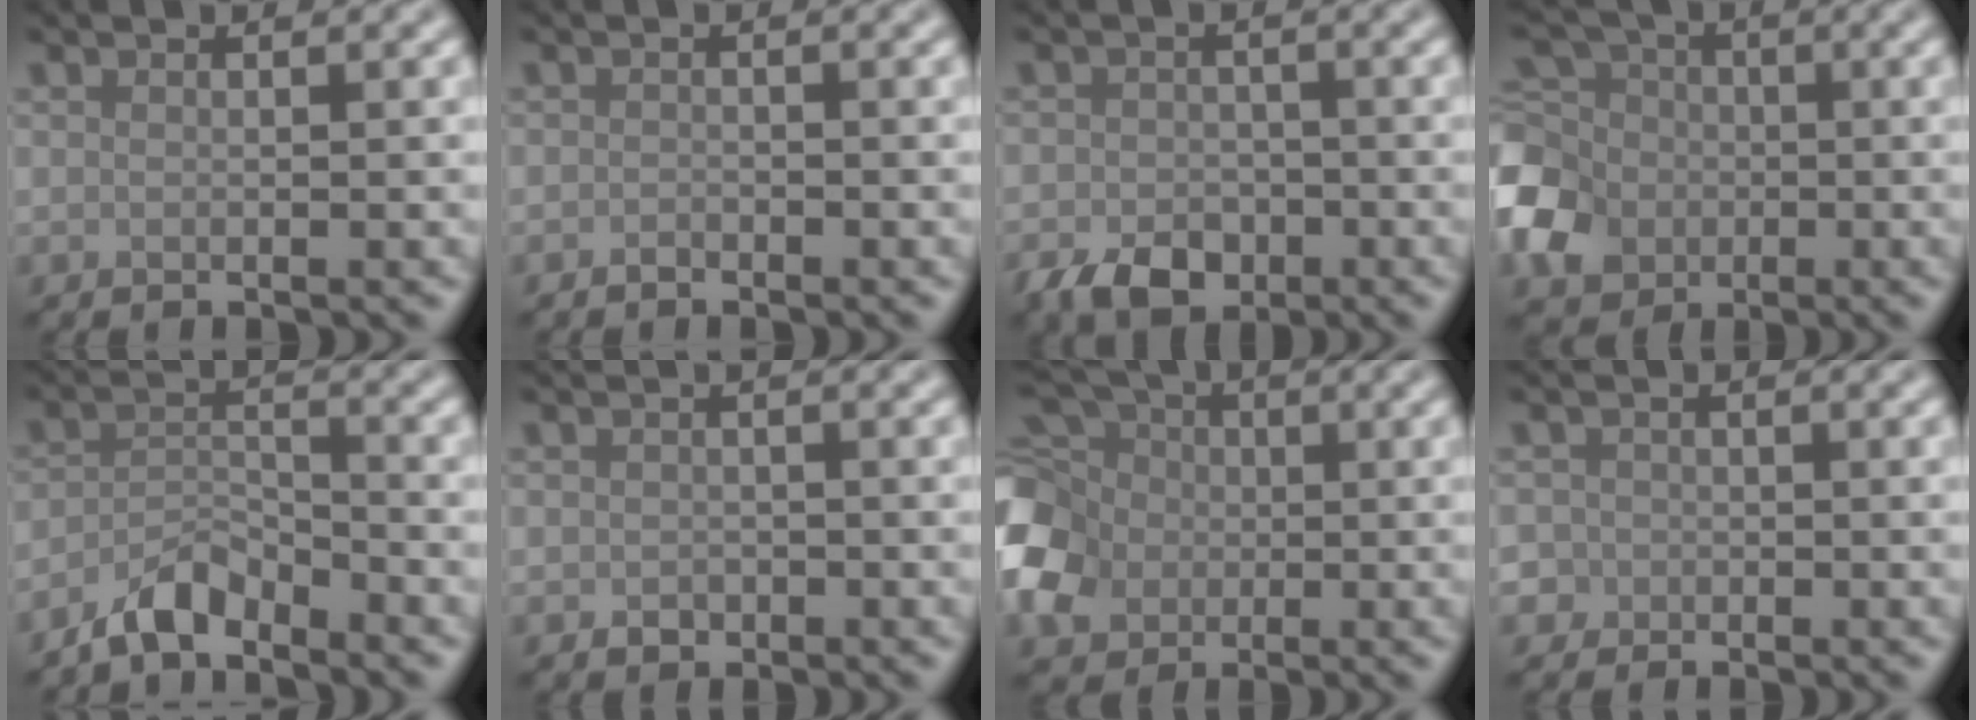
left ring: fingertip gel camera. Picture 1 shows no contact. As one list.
[{"total": 0.6, "force": [-0.4, 0.3, 0.2], "torque": [-0.002, -0.001, -0.009]}, {"total": 3.8, "force": [-2.0, 2.7, 1.8], "torque": [-0.030, -0.007, -0.041]}, {"total": 6.9, "force": [-2.0, 5.7, 3.5], "torque": [-0.093, 0.005, -0.054]}, {"total": 3.1, "force": [-2.7, 0.9, 1.2], "torque": [-0.025, 0.007, -0.057]}, {"total": 0.9, "force": [-0.4, 0.8, 0.3], "torque": [-0.002, -0.005, -0.008]}, {"total": 9.0, "force": [-0.9, 7.1, 5.5], "torque": [-0.129, 0.006, -0.029]}, {"total": 2.0, "force": [-0.4, 2.0, 0.1], "torque": [0.015, 0.007, -0.015]}]